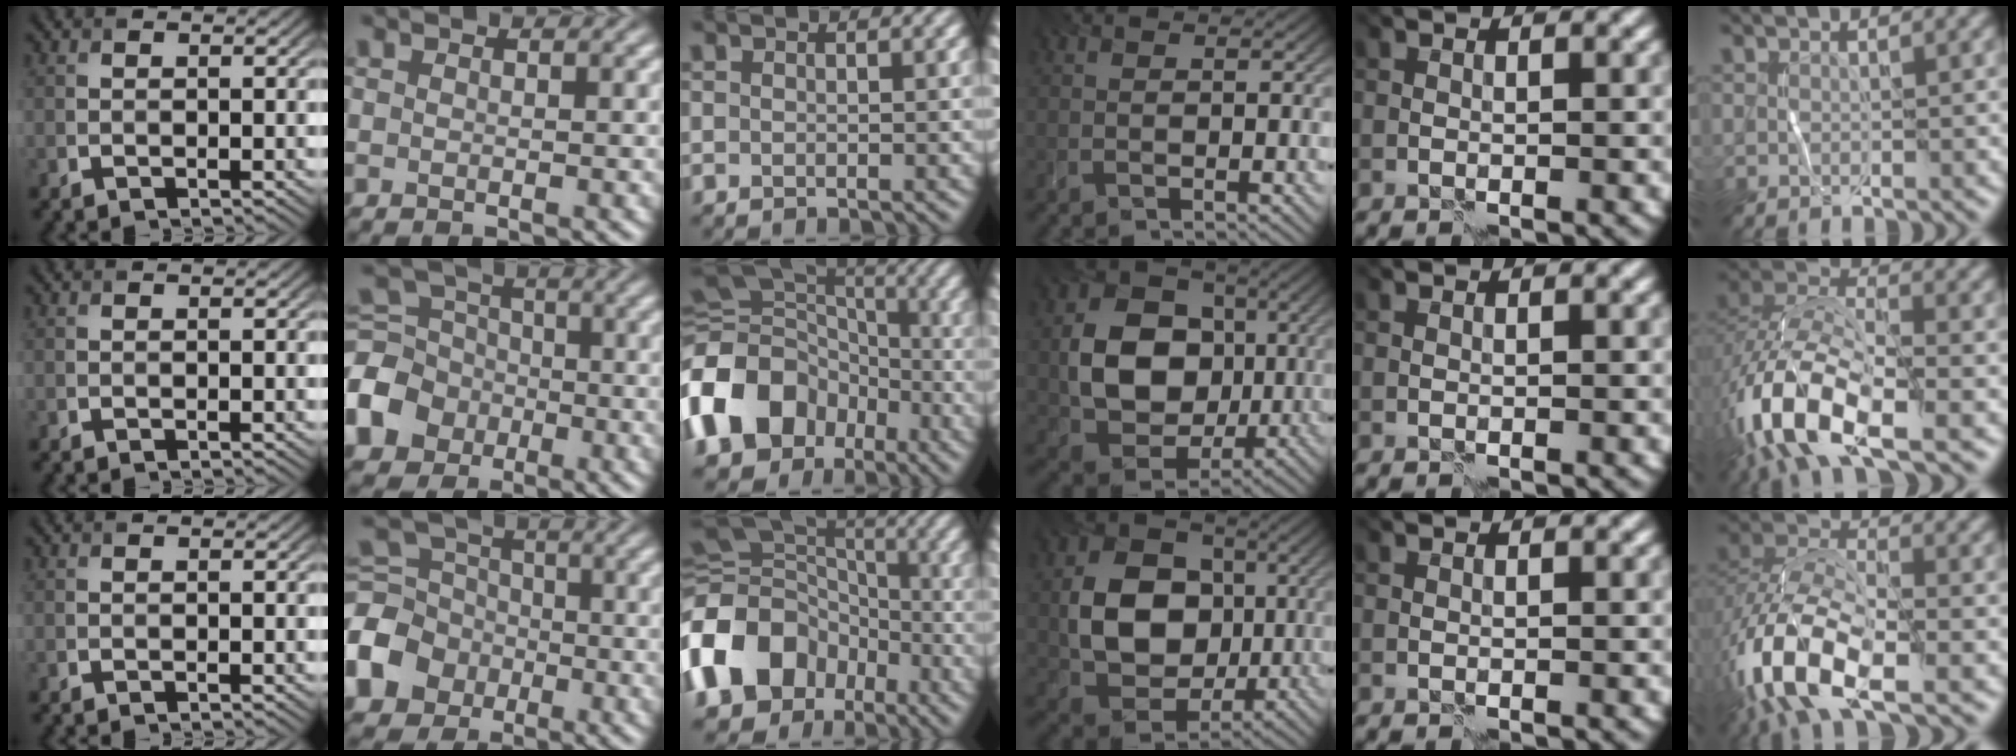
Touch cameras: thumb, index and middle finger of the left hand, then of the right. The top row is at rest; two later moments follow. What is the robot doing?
{"motion": "wrap", "object": "cellophane"}